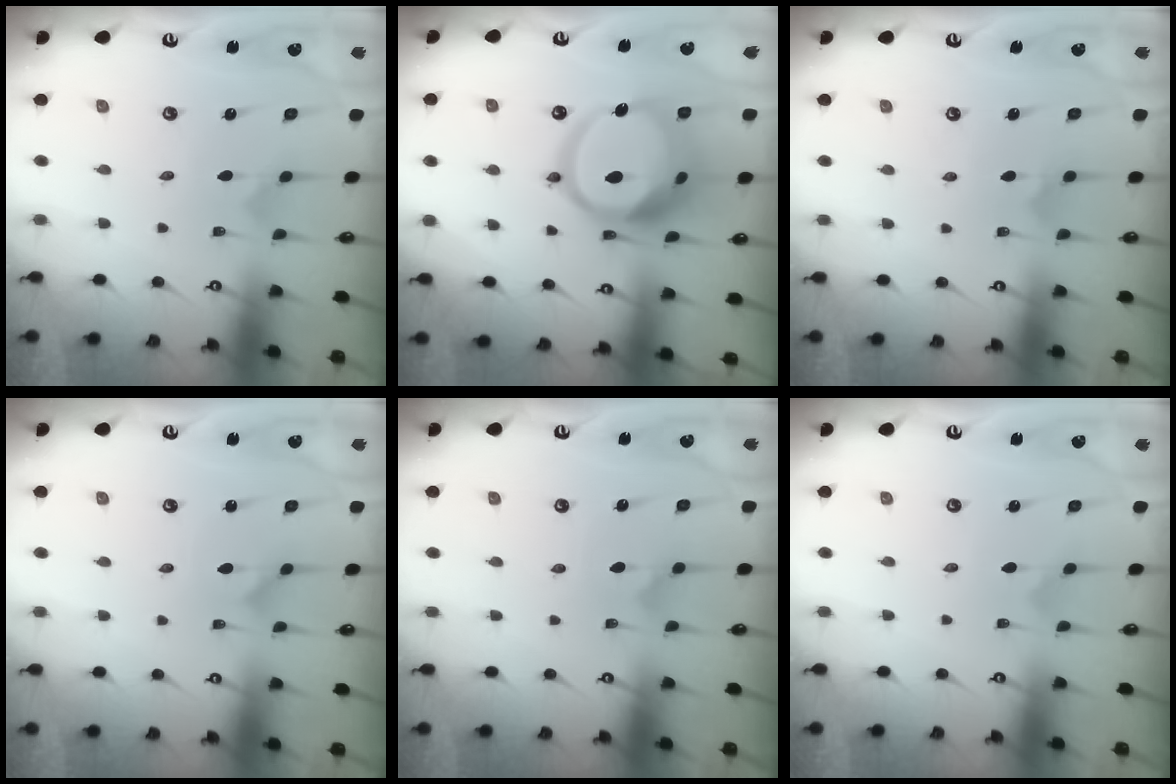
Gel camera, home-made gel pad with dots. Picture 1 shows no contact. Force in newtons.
{"total": 19.7, "press": 19.6, "slide": 2.3}
{"total": 3.3, "press": 3.3, "slide": 0.3}
{"total": 0.9, "press": 0.9, "slide": 0.0}
{"total": 3.6, "press": 3.6, "slide": 0.2}
{"total": 0.0}